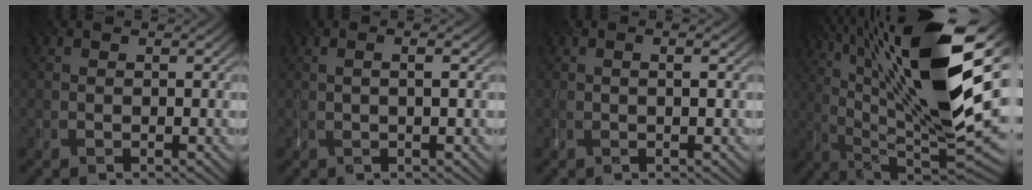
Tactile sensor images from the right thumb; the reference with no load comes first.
{"total": 2.1, "force": [0.1, 0.0, 2.1], "torque": [-0.028, 0.004, 0.000]}
{"total": 1.4, "force": [0.0, -0.1, 1.4], "torque": [-0.021, 0.005, -0.001]}
{"total": 19.4, "force": [7.3, 6.0, 17.0], "torque": [-0.284, 0.025, 0.121]}